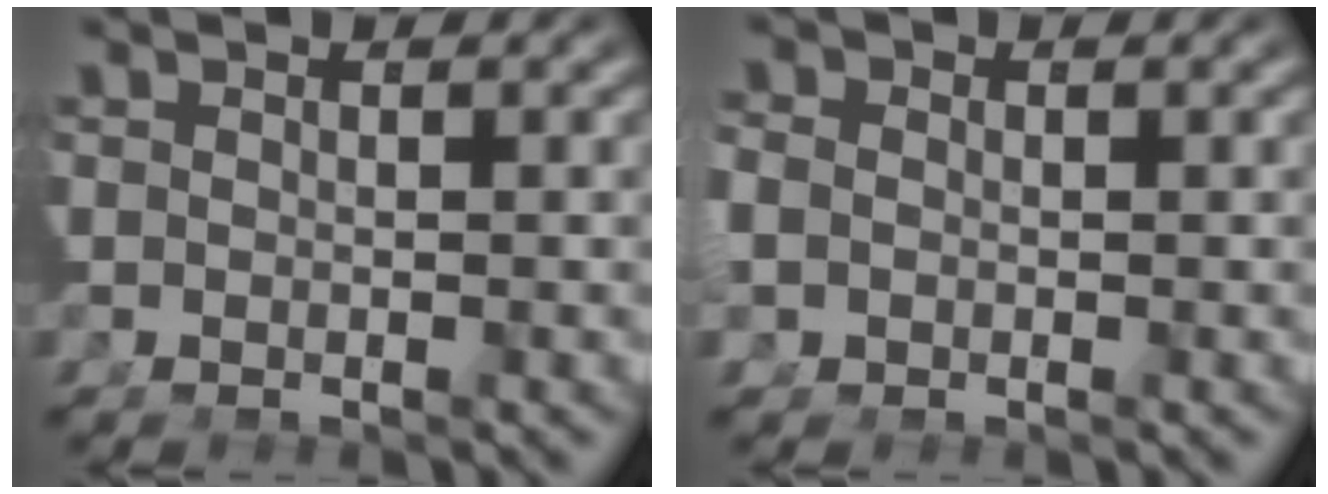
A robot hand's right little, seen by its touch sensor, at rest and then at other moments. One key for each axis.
{"total": 2.4, "fx": -0.7, "fy": 2.0, "fz": 1.1, "tx": -0.042, "ty": -0.017, "tz": -0.006}